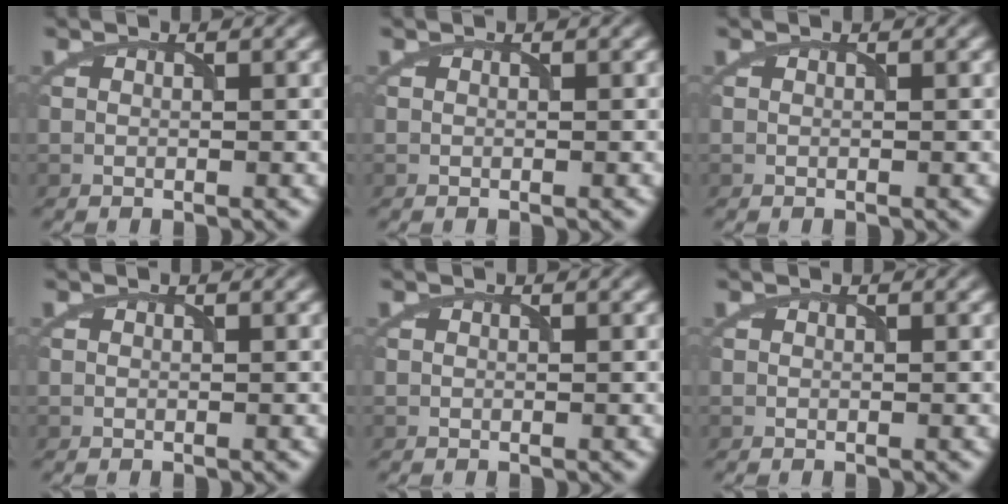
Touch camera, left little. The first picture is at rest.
{"total": 0.0}
{"total": 0.0}
{"total": 0.0}
{"total": 0.0}
{"total": 0.0}